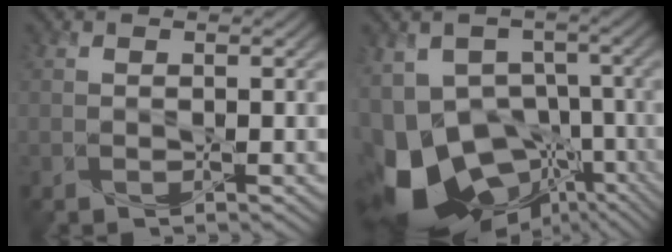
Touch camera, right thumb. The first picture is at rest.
{"total": 17.9, "force": [-8.8, 11.2, 11.0], "torque": [-0.207, -0.028, -0.108]}